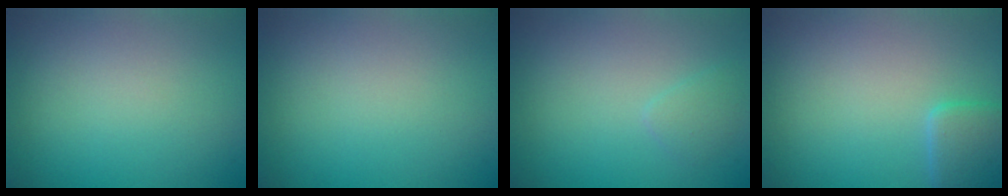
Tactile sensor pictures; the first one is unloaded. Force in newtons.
{"total": 0.0}
{"total": 1.1, "press": 1.1, "slide": 0.1}
{"total": 2.5, "press": 2.5, "slide": 0.1}